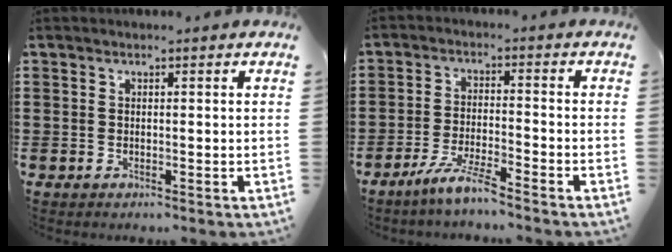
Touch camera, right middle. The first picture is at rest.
{"total": 5.5, "force": [-4.7, 0.1, 2.9], "torque": [-0.068, -0.012, -0.091]}